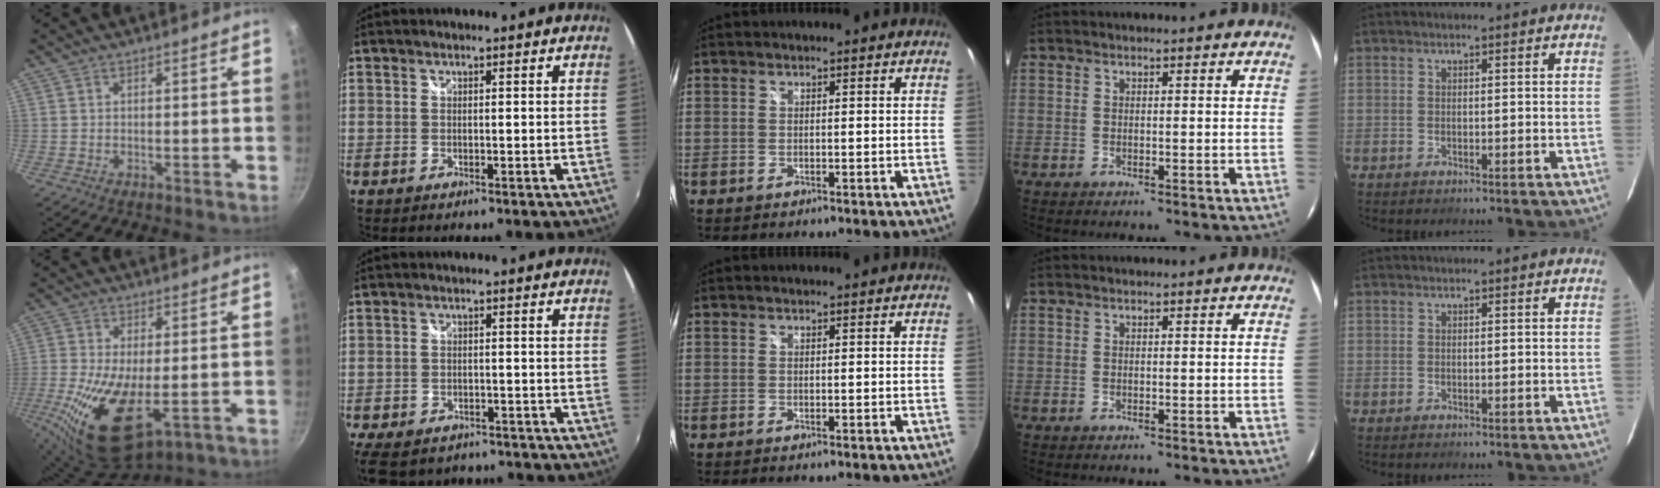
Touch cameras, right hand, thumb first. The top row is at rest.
{"thumb": {"total": 14.7, "force": [-2.8, 6.7, 12.8], "torque": [-0.256, -0.018, -0.044]}, "index": {"total": 13.3, "force": [-10.3, 6.5, 5.3], "torque": [-0.135, -0.024, -0.152]}}